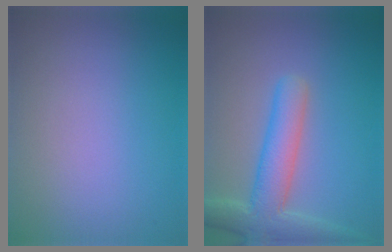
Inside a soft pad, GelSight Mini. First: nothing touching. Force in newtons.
{"total": 5.5, "press": 5.5, "slide": 0.3}